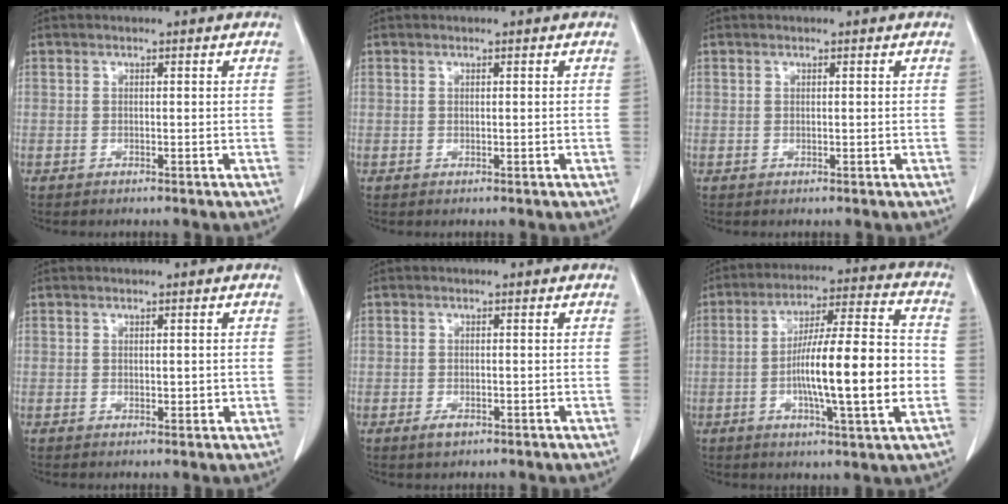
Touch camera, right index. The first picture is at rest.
{"total": 0.0}
{"total": 0.0}
{"total": 1.6, "force": [0.1, 0.8, 1.5], "torque": [-0.022, -0.004, 0.005]}
{"total": 1.7, "force": [-0.8, 0.9, 1.1], "torque": [-0.017, 0.000, -0.009]}
{"total": 17.0, "force": [-2.8, 1.3, 16.7], "torque": [-0.277, 0.006, -0.049]}